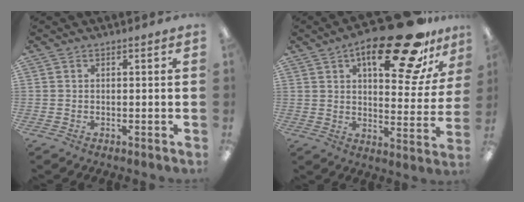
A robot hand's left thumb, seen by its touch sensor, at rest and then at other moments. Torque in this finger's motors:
{"motor_torque": [0.71, 0.89, 1.59, -1.20, 0.31]}